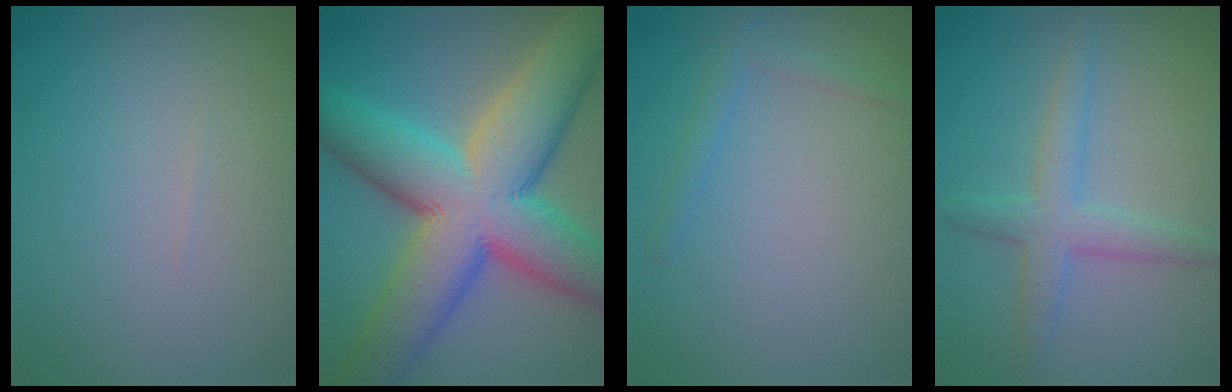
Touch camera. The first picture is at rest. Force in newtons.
{"total": 14.9, "press": 14.9, "slide": 0.8}
{"total": 1.3, "press": 1.3, "slide": 0.1}
{"total": 3.2, "press": 3.2, "slide": 0.1}